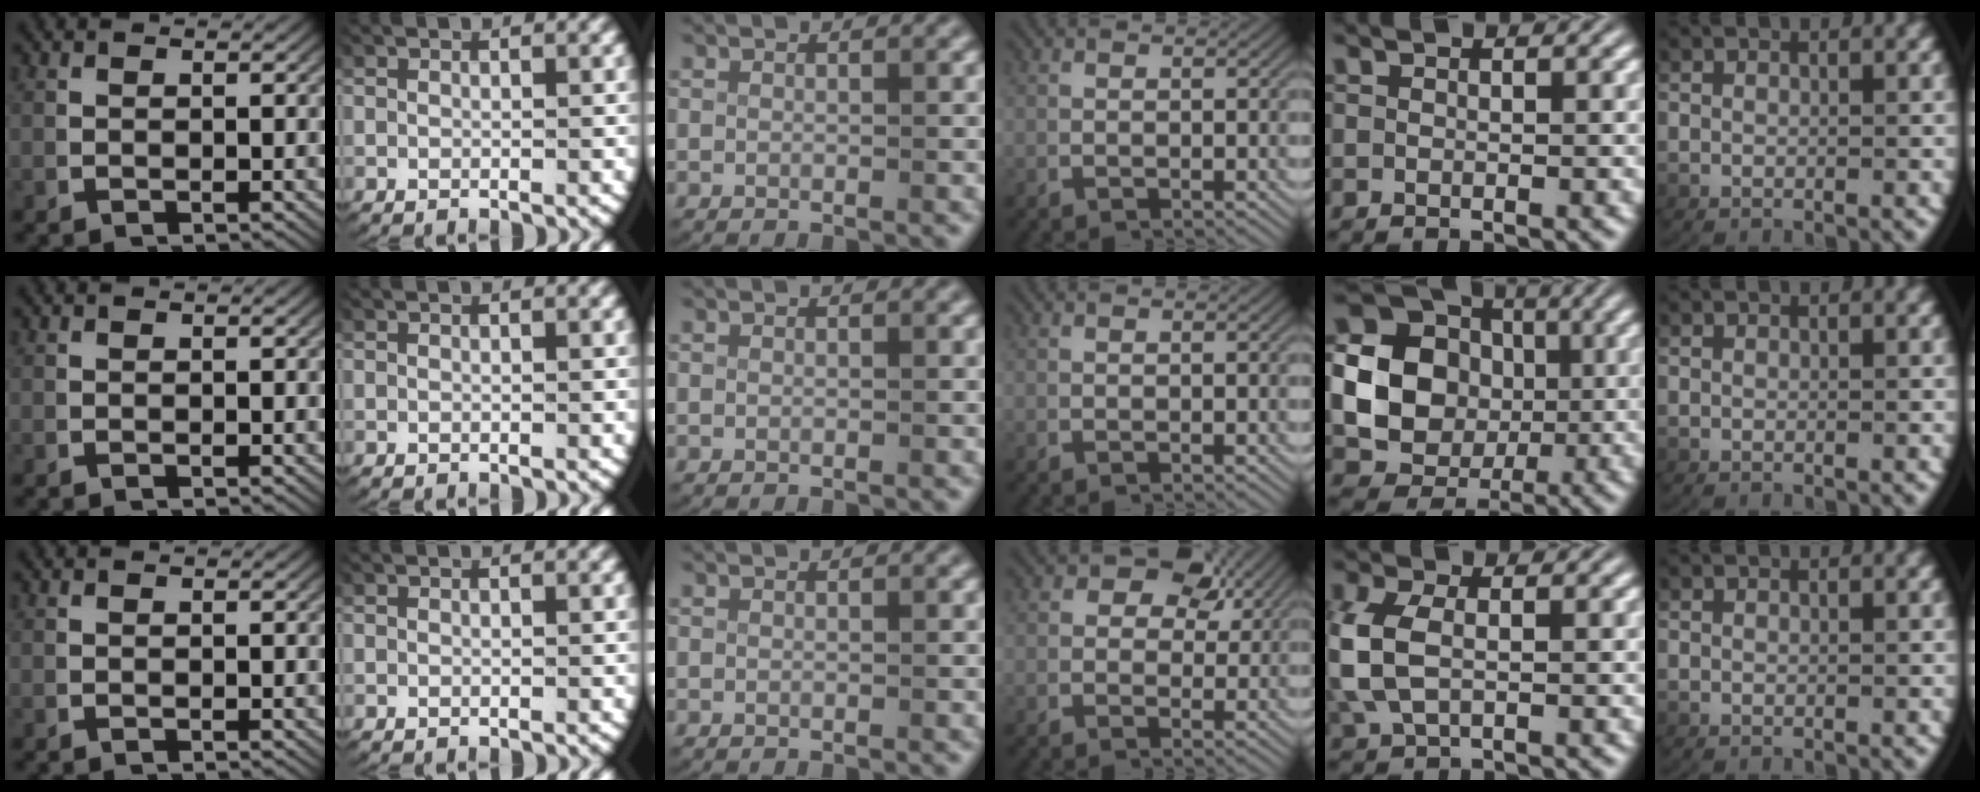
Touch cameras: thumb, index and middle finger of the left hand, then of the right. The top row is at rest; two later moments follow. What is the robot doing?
{"motion": "lift_and_place", "object": "key"}